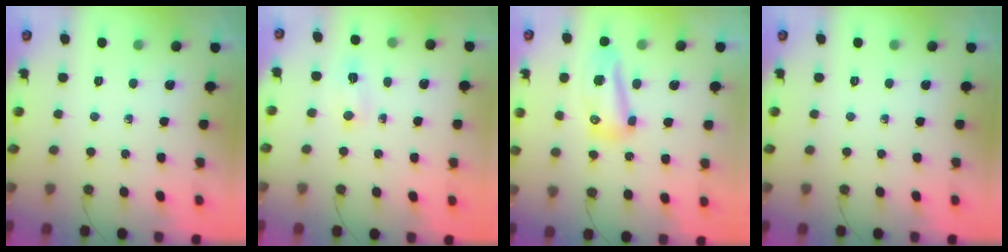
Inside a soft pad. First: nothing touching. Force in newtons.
{"total": 16.7, "press": 5.5, "slide": 15.8}
{"total": 10.0, "press": 9.9, "slide": 1.3}
{"total": 0.0}